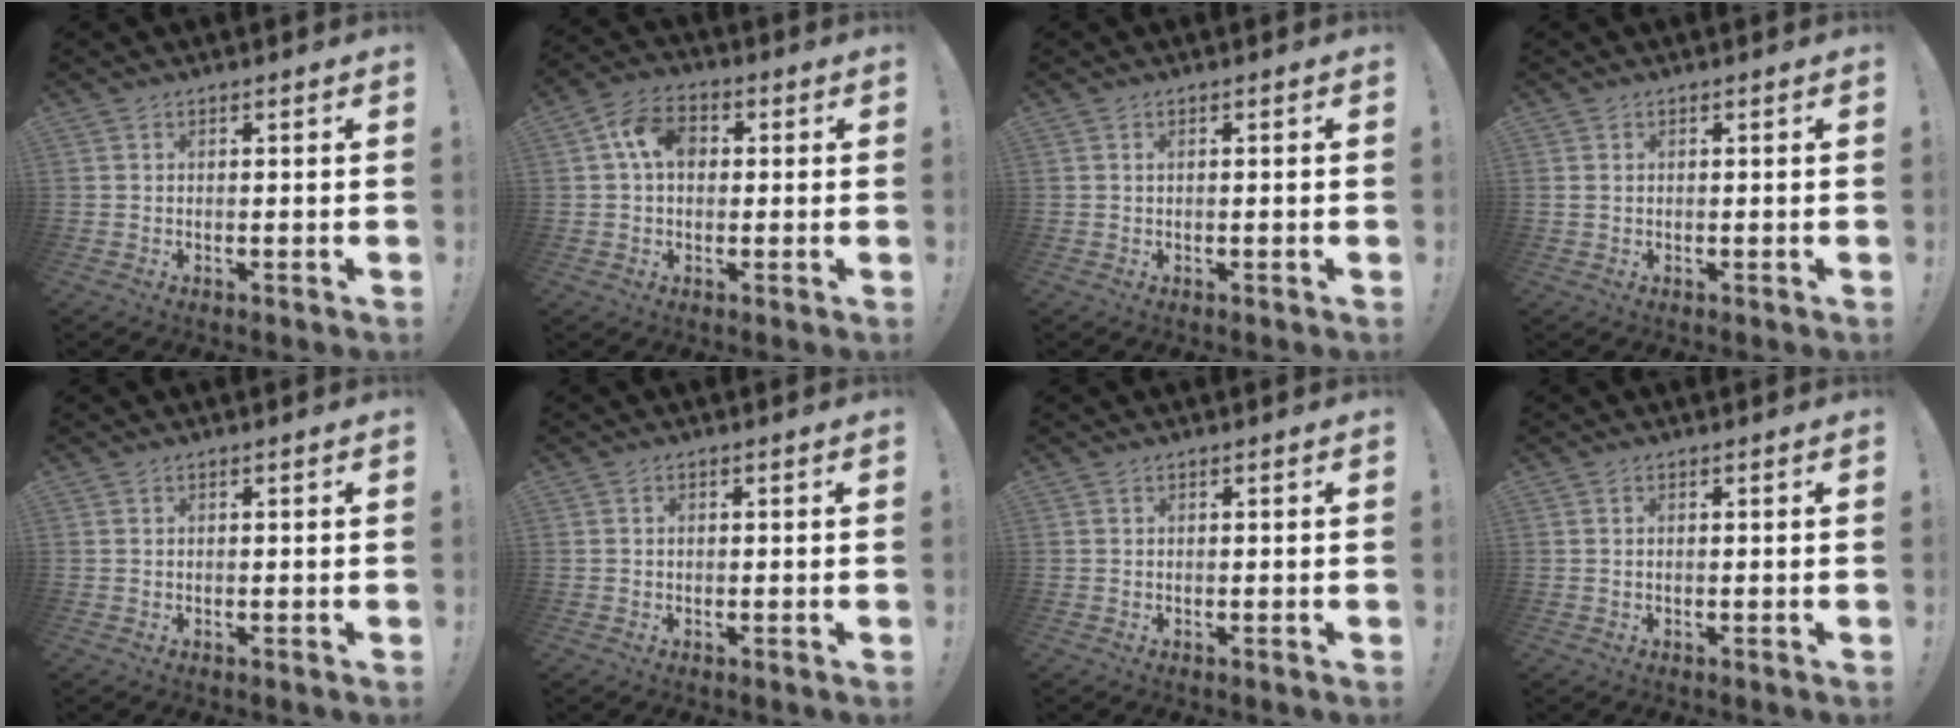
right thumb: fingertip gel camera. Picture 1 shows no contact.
{"total": 8.7, "force": [1.6, 6.3, 5.8], "torque": [-0.096, 0.015, 0.035]}
{"total": 0.7, "force": [0.0, -0.3, 0.7], "torque": [-0.013, -0.001, 0.001]}
{"total": 0.8, "force": [0.4, 0.5, 0.5], "torque": [-0.018, 0.006, 0.008]}
{"total": 0.0}
{"total": 0.6, "force": [-0.2, 0.5, 0.3], "torque": [-0.009, 0.004, -0.004]}
{"total": 0.0}
{"total": 0.6, "force": [0.1, -0.1, 0.5], "torque": [-0.014, 0.000, 0.002]}